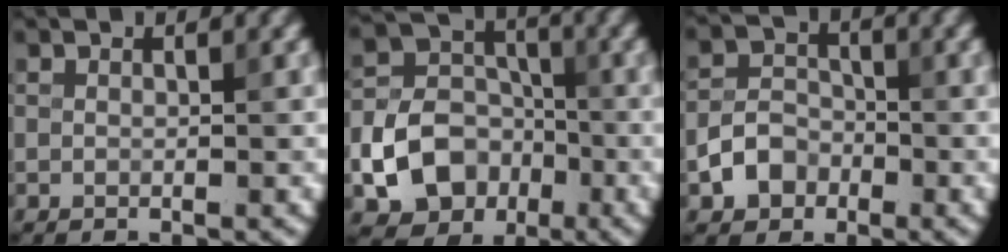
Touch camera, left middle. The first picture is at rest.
{"total": 8.2, "force": [-2.9, 6.5, 4.1], "torque": [-0.057, -0.007, -0.064]}
{"total": 3.5, "force": [-1.6, 2.7, 1.5], "torque": [-0.026, 0.004, -0.031]}